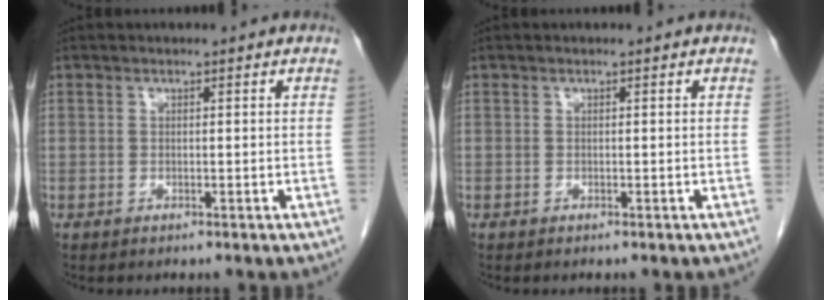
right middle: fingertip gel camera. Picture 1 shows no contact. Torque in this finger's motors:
{"motor_torque": [0.39, -0.64, -0.03, -0.04]}